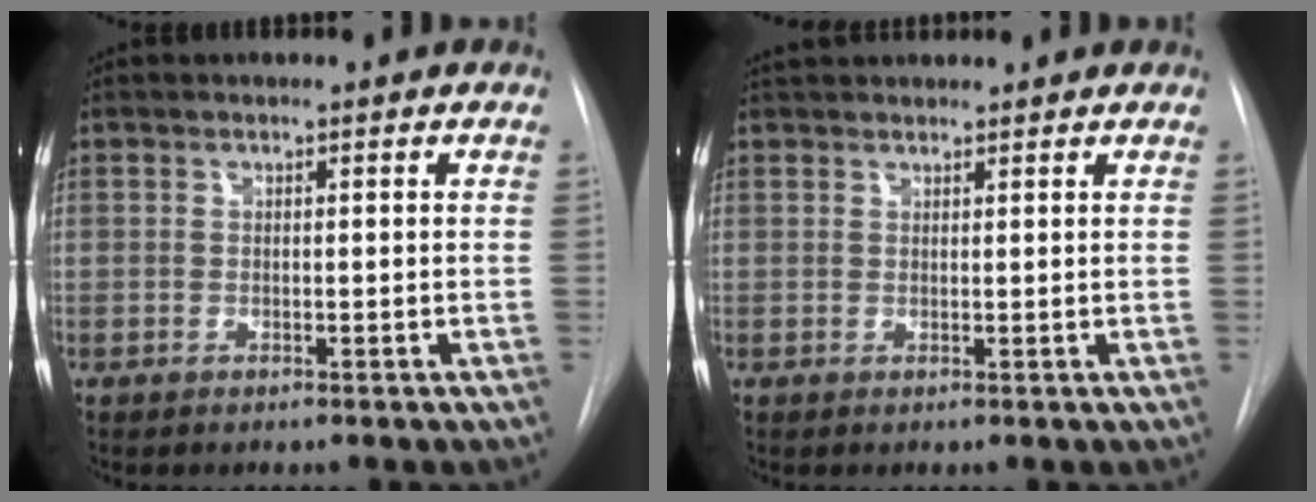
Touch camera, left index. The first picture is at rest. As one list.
[{"total": 4.5, "force": [4.2, 0.9, 1.4], "torque": [-0.017, 0.038, 0.064]}]